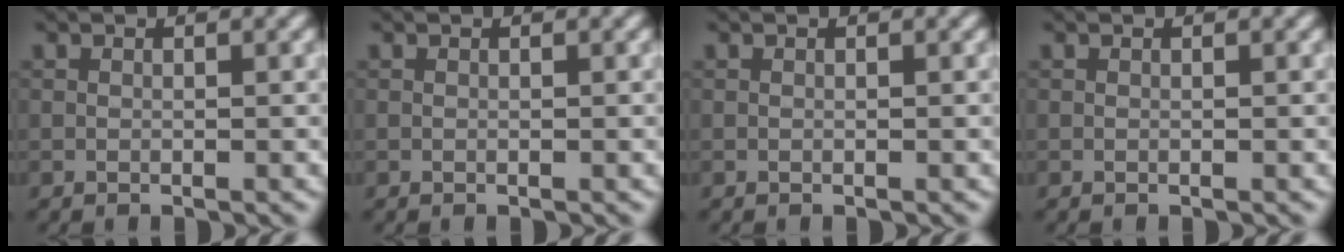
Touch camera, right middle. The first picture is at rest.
{"total": 0.0}
{"total": 0.0}
{"total": 0.0}